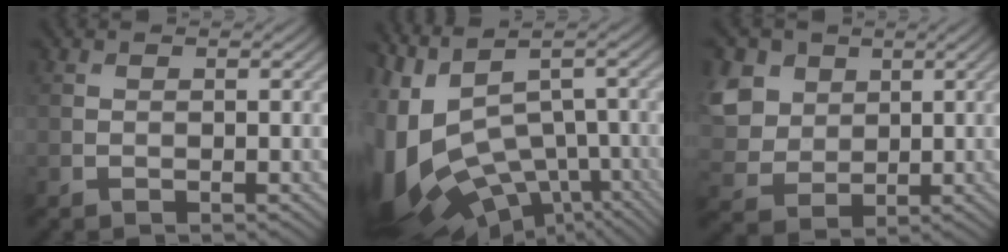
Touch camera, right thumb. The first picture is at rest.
{"total": 15.1, "force": [-3.0, 9.2, 11.6], "torque": [-0.286, -0.037, 0.003]}
{"total": 8.8, "force": [2.9, 7.0, 4.4], "torque": [-0.160, 0.012, 0.053]}